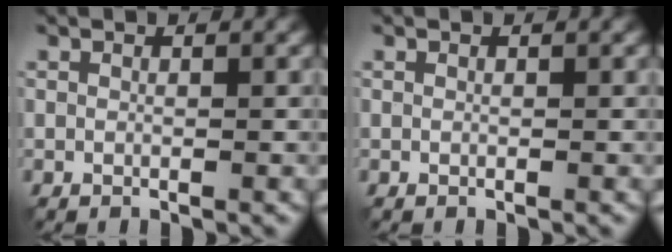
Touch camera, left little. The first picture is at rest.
{"total": 0.0}